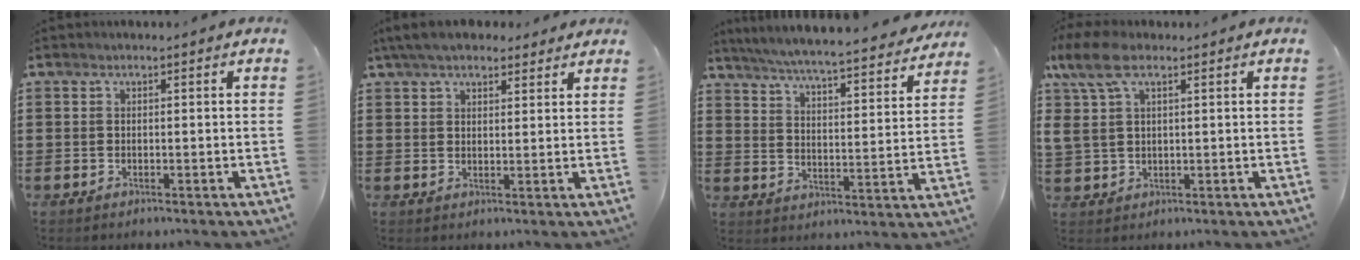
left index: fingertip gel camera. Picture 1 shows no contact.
{"total": 5.3, "force": [4.4, 1.8, 2.2], "torque": [-0.057, -0.002, 0.084]}
{"total": 5.5, "force": [5.3, -0.6, 1.5], "torque": [-0.057, -0.046, 0.085]}
{"total": 7.8, "force": [3.7, 4.2, 5.4], "torque": [-0.135, 0.007, 0.066]}